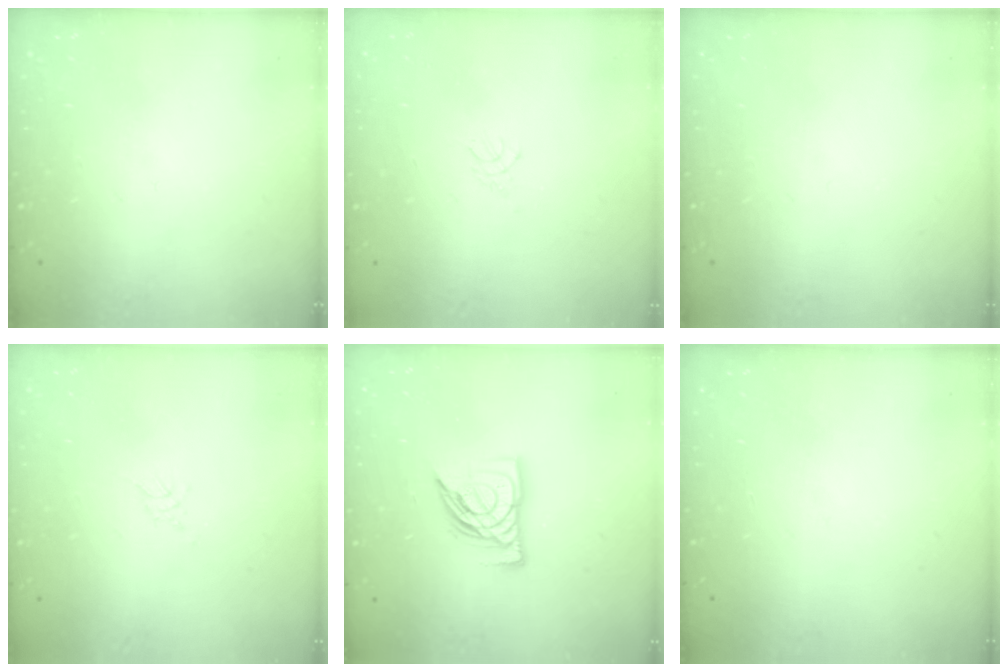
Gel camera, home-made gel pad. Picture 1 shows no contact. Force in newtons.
{"total": 3.0, "press": 2.9, "slide": 0.6}
{"total": 0.0}
{"total": 2.1, "press": 2.1, "slide": 0.5}
{"total": 11.3, "press": 11.3, "slide": 1.3}
{"total": 0.0}